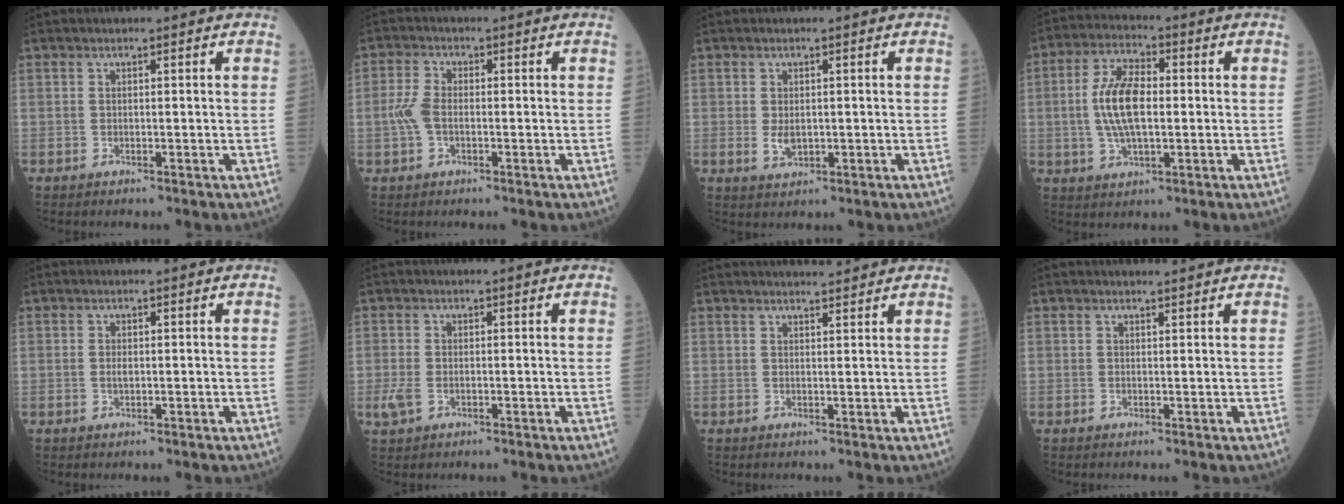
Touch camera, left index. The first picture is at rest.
{"total": 3.7, "force": [-0.8, 2.0, 3.0], "torque": [-0.083, 0.006, -0.020]}
{"total": 2.5, "force": [-0.1, 1.5, 2.0], "torque": [-0.041, -0.005, 0.004]}
{"total": 9.4, "force": [-0.1, 3.6, 8.7], "torque": [-0.185, 0.010, -0.001]}
{"total": 0.8, "force": [0.0, 0.4, 0.7], "torque": [-0.014, -0.001, 0.001]}
{"total": 2.6, "force": [-0.8, 1.6, 1.9], "torque": [-0.056, -0.004, -0.016]}
{"total": 3.6, "force": [3.5, 0.3, 0.9], "torque": [-0.017, 0.014, 0.049]}
{"total": 1.5, "force": [1.5, 0.0, 0.2], "torque": [-0.007, 0.002, 0.025]}